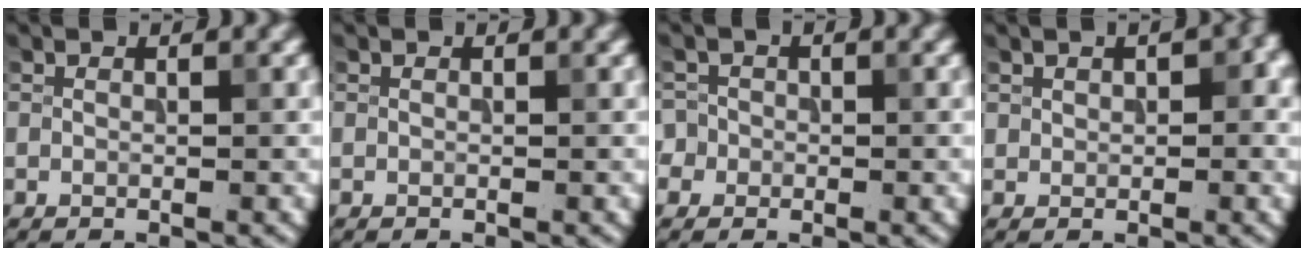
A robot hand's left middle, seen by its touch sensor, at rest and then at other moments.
{"total": 0.0}
{"total": 2.7, "force": [-0.8, 2.5, 0.7], "torque": [0.002, 0.019, -0.032]}
{"total": 3.2, "force": [0.8, 2.1, 2.2], "torque": [-0.030, 0.003, 0.015]}